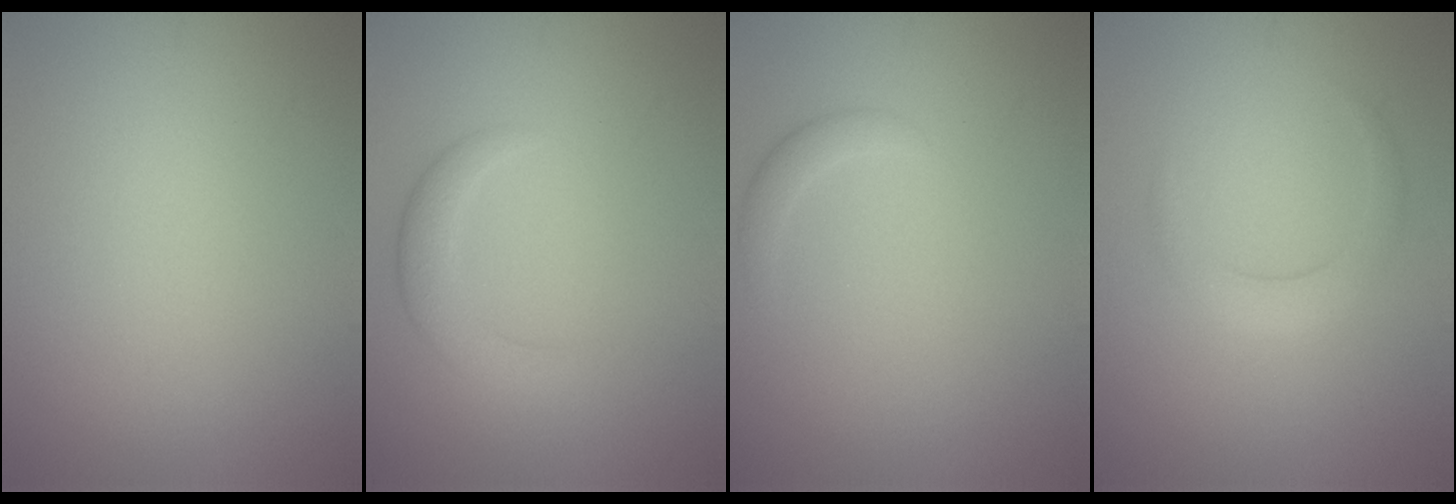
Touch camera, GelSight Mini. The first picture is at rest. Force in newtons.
{"total": 2.6, "press": 2.6, "slide": 0.1}
{"total": 1.1, "press": 1.1, "slide": 0.0}
{"total": 1.9, "press": 1.9, "slide": 0.1}